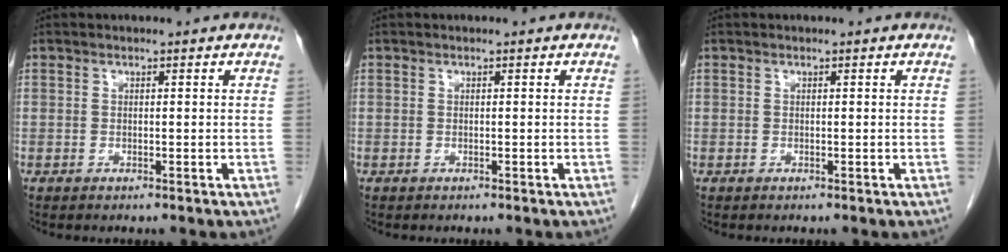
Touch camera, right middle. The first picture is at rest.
{"total": 0.0}
{"total": 0.0}